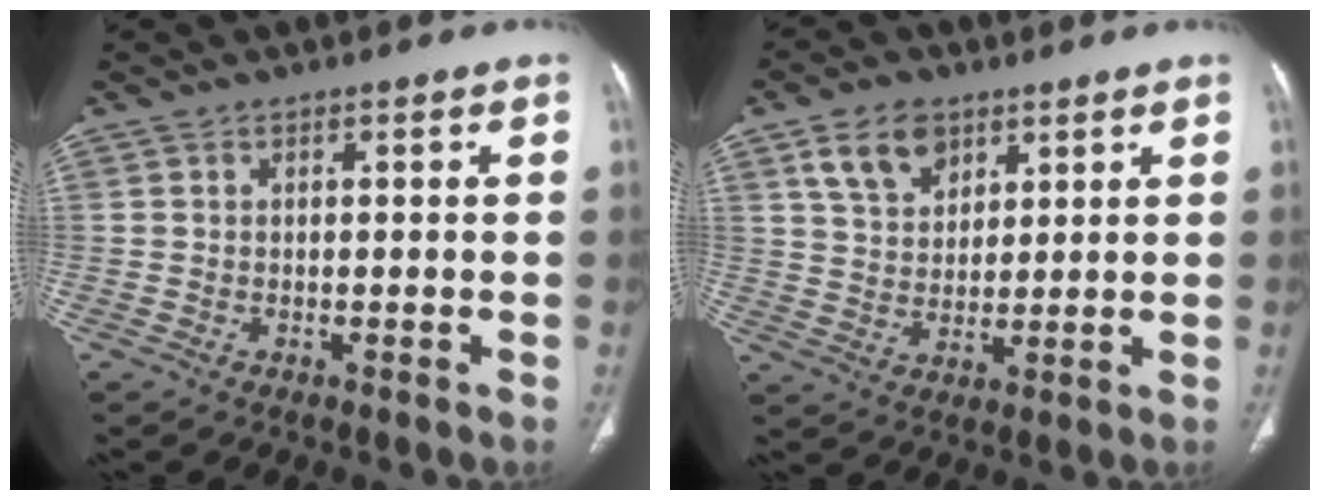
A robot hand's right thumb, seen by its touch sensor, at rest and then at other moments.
{"total": 8.9, "force": [4.9, 5.8, 4.5], "torque": [-0.061, -0.019, 0.094]}